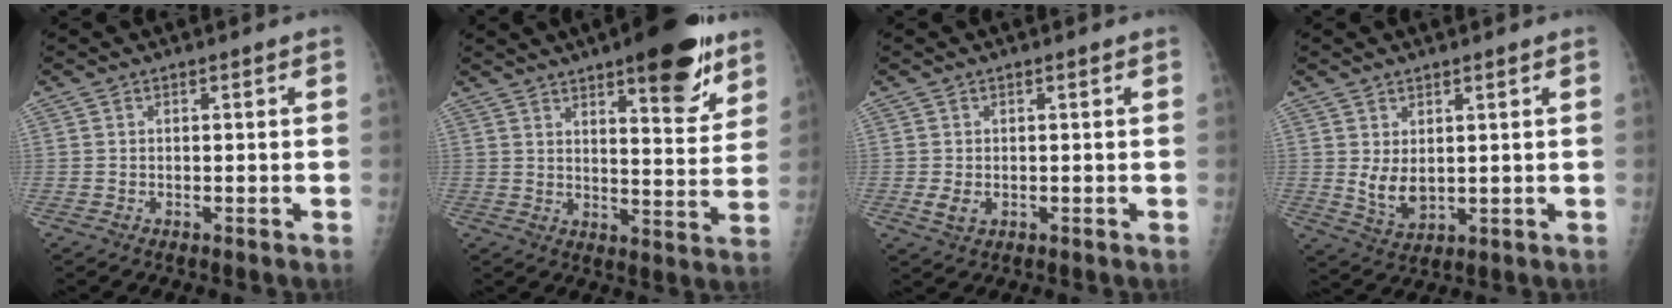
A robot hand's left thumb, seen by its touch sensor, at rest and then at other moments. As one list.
[{"total": 15.7, "force": [9.6, 4.9, 11.5], "torque": [-0.119, -0.049, 0.134]}, {"total": 2.4, "force": [-0.3, 1.7, 1.7], "torque": [-0.033, -0.005, -0.001]}, {"total": 5.2, "force": [1.3, 3.1, 4.0], "torque": [-0.061, -0.020, 0.036]}]